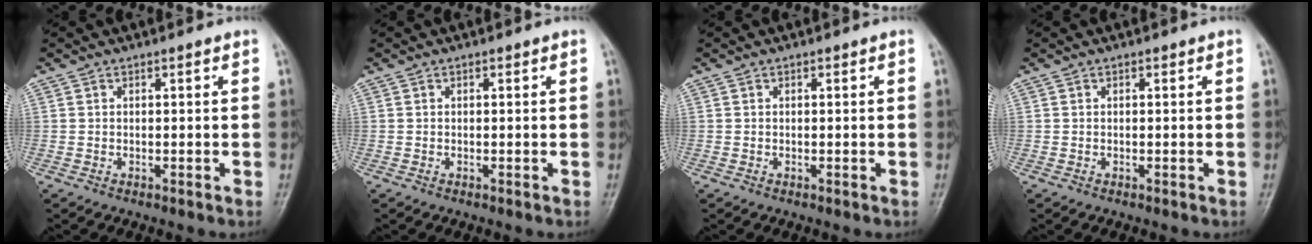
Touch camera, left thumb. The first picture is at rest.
{"total": 0.0}
{"total": 0.0}
{"total": 0.0}